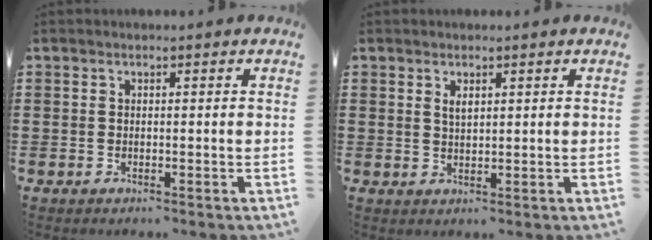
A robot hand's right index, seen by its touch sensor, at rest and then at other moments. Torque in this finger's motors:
{"motor_torque": [0.30, 0.27, 0.04, 0.04]}